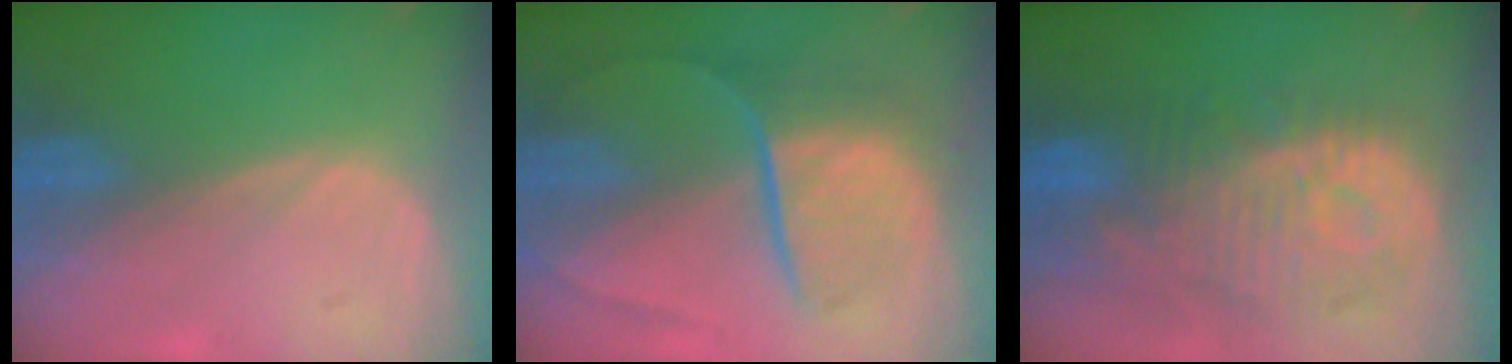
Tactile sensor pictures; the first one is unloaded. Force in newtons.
{"total": 9.1, "press": 7.7, "slide": 5.0}
{"total": 12.0, "press": 10.9, "slide": 5.0}